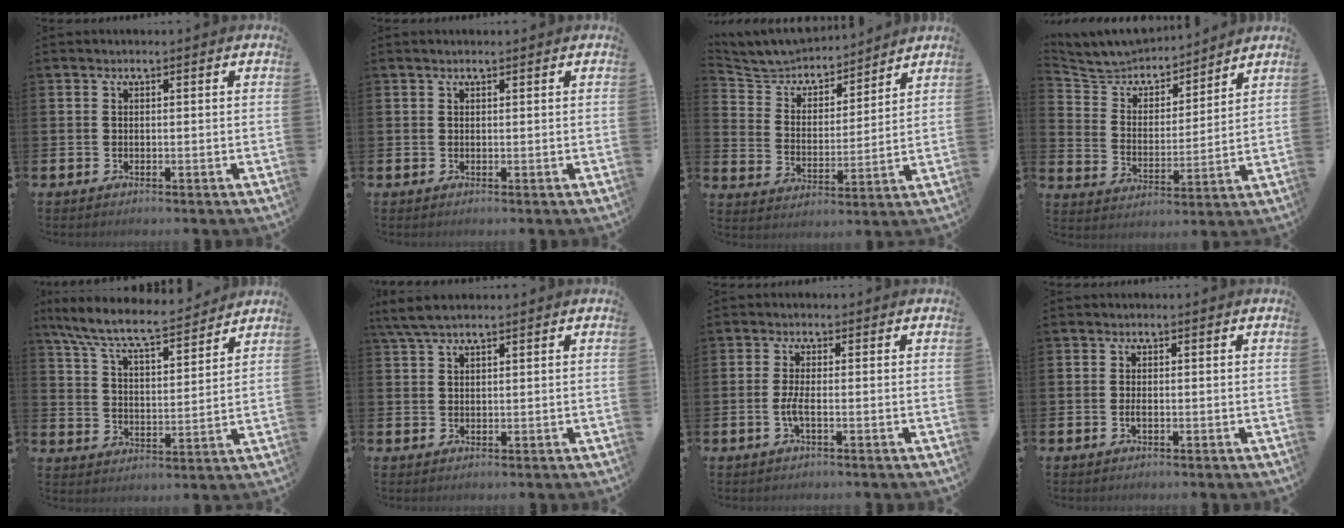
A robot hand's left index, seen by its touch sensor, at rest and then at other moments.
{"total": 0.6, "force": [0.5, 0.1, 0.3], "torque": [-0.005, 0.001, 0.009]}
{"total": 6.1, "force": [5.9, 1.5, 0.5], "torque": [-0.050, -0.045, 0.101]}
{"total": 6.5, "force": [6.3, 1.6, 0.4], "torque": [-0.052, -0.054, 0.110]}
{"total": 8.6, "force": [7.9, 1.2, 3.3], "torque": [-0.102, -0.049, 0.138]}
{"total": 3.5, "force": [2.8, 0.8, 2.0], "torque": [-0.050, 0.004, 0.053]}
{"total": 2.1, "force": [-0.6, 0.3, 1.9], "torque": [-0.049, 0.000, -0.012]}
{"total": 0.8, "force": [-0.2, 0.3, 0.8], "torque": [-0.021, 0.002, -0.002]}